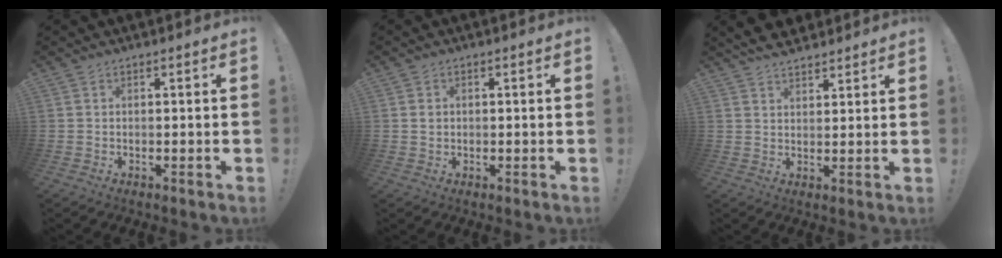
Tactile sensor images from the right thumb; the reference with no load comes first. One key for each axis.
{"total": 1.1, "fx": 0.3, "fy": 1.0, "fz": 0.3, "tx": 0.001, "ty": 0.002, "tz": 0.003}
{"total": 5.6, "fx": 5.1, "fy": 2.0, "fz": 1.3, "tx": -0.022, "ty": -0.026, "tz": 0.096}